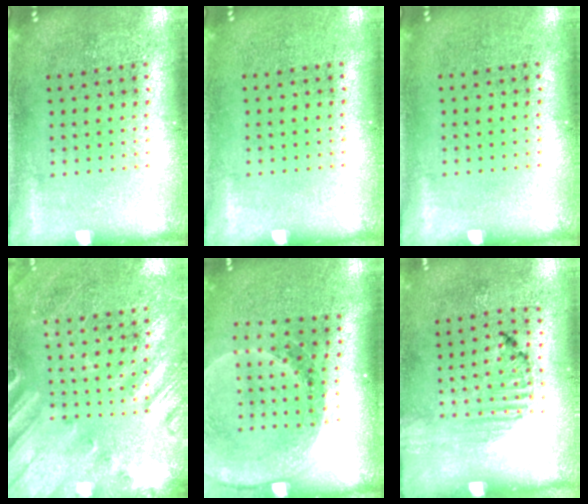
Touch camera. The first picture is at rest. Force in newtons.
{"total": 0.0}
{"total": 0.0}
{"total": 2.3, "press": 2.0, "slide": 1.0}
{"total": 1.6, "press": 1.6, "slide": 0.2}
{"total": 1.3, "press": 1.1, "slide": 0.6}